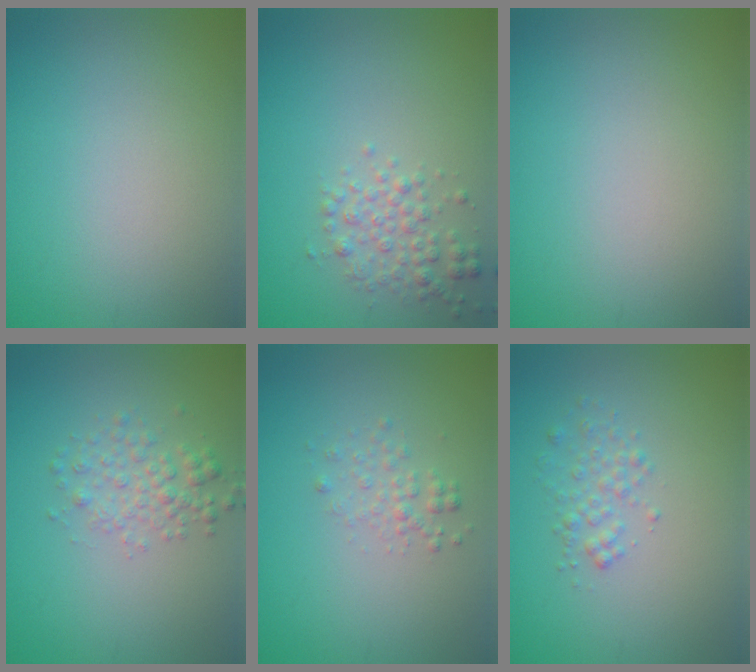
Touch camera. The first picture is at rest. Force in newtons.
{"total": 2.4, "press": 2.4, "slide": 0.0}
{"total": 0.0}
{"total": 2.4, "press": 2.4, "slide": 0.1}
{"total": 1.4, "press": 1.4, "slide": 0.1}
{"total": 1.6, "press": 1.6, "slide": 0.1}